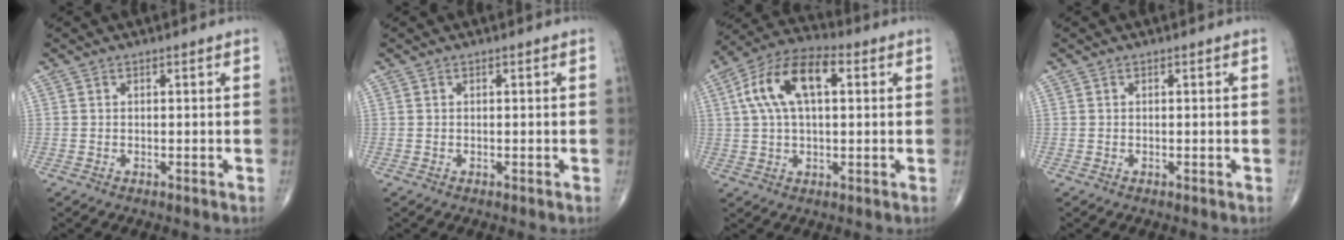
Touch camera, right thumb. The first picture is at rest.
{"total": 0.0}
{"total": 13.6, "force": [3.3, 6.8, 11.3], "torque": [-0.219, 0.031, 0.054]}
{"total": 0.0}